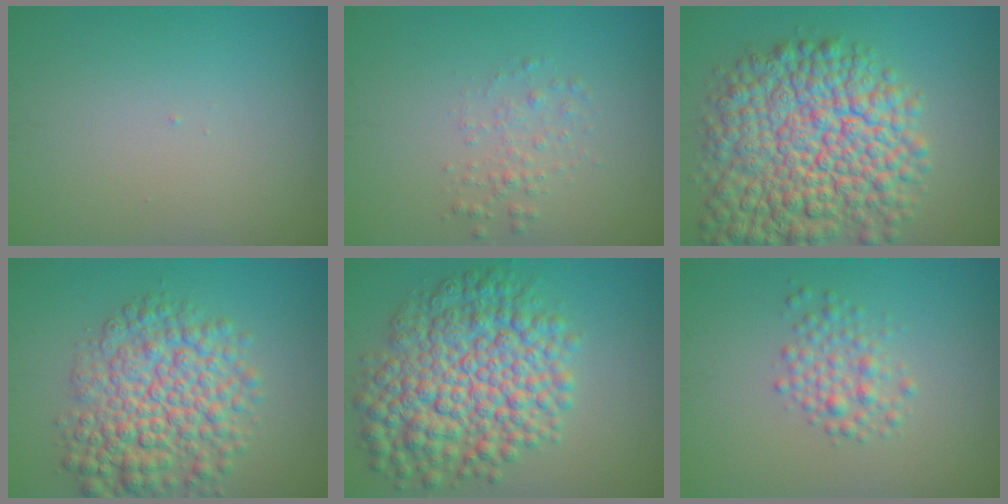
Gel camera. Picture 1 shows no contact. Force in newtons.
{"total": 1.6, "press": 1.6, "slide": 0.1}
{"total": 13.0, "press": 13.0, "slide": 0.5}
{"total": 8.1, "press": 8.1, "slide": 0.2}
{"total": 10.2, "press": 10.2, "slide": 0.1}
{"total": 2.4, "press": 2.4, "slide": 0.1}